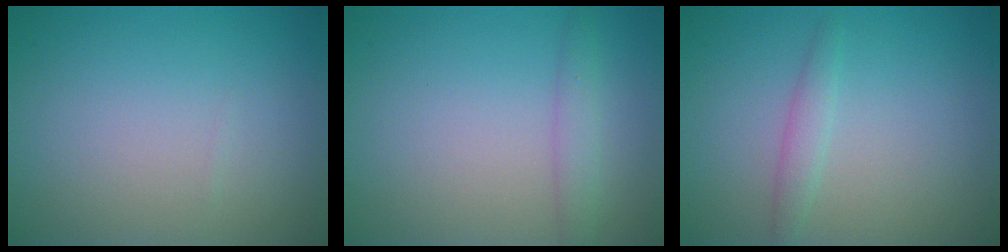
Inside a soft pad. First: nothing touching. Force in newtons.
{"total": 1.7, "press": 1.7, "slide": 0.2}
{"total": 1.5, "press": 1.5, "slide": 0.0}